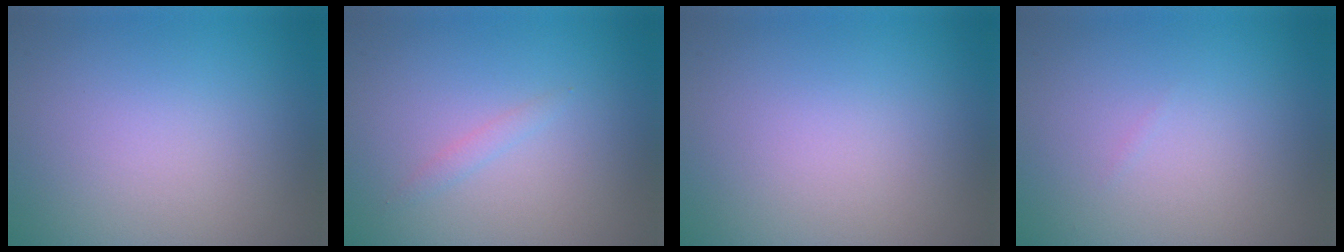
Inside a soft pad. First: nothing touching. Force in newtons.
{"total": 0.7, "press": 0.7, "slide": 0.1}
{"total": 0.0}
{"total": 0.0}